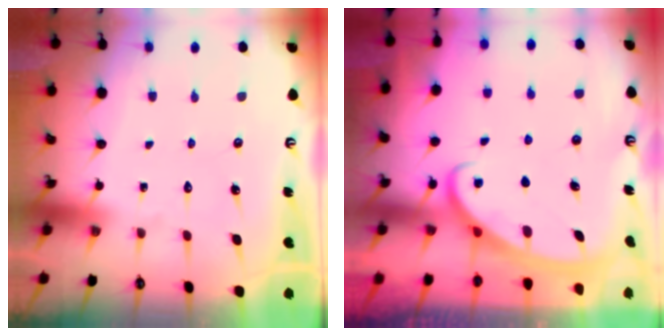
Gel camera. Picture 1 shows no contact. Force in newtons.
{"total": 2.8, "press": 2.7, "slide": 0.4}